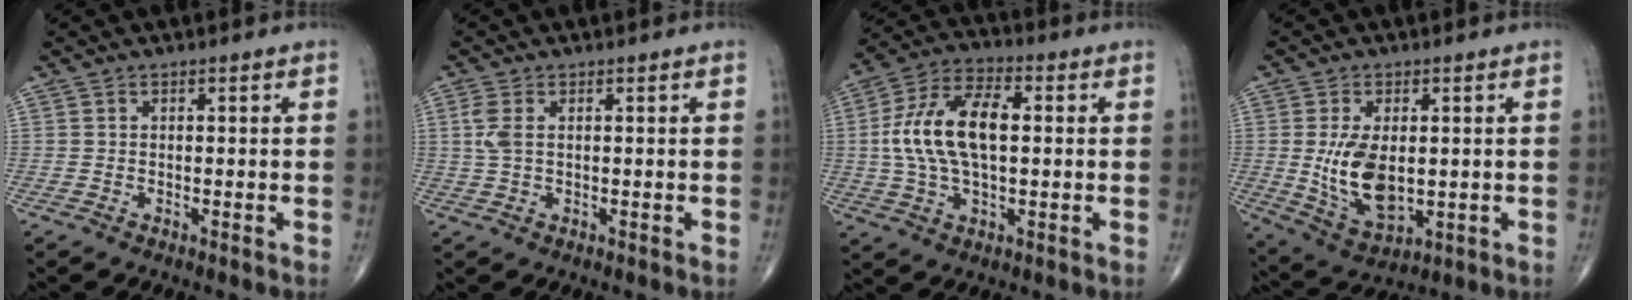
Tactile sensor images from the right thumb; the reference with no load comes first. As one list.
[{"total": 3.3, "force": [0.7, 1.7, 2.7], "torque": [-0.077, 0.006, 0.015]}, {"total": 15.1, "force": [1.1, 7.7, 12.9], "torque": [-0.257, 0.023, 0.016]}, {"total": 11.3, "force": [0.2, 6.2, 9.4], "torque": [-0.172, -0.016, 0.020]}]